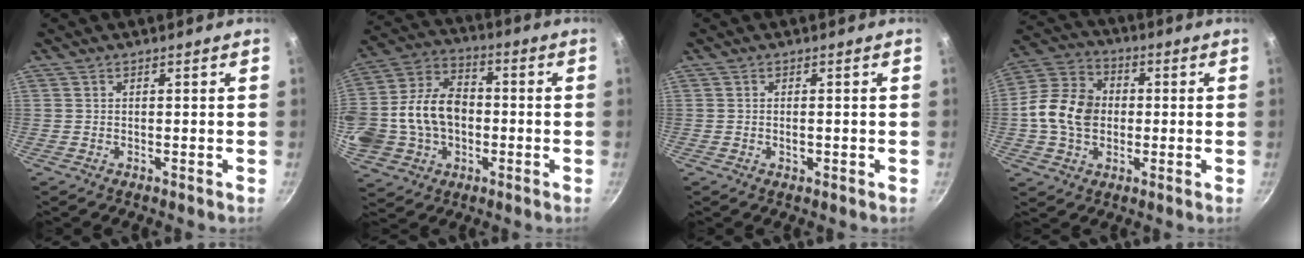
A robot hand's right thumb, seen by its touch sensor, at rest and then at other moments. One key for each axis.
{"total": 21.5, "fx": -2.0, "fy": 16.1, "fz": 14.2, "tx": -0.287, "ty": 0.044, "tz": -0.035}
{"total": 1.4, "fx": -0.3, "fy": 0.7, "fz": 1.2, "tx": -0.020, "ty": 0.001, "tz": -0.005}
{"total": 13.4, "fx": -0.5, "fy": 10.5, "fz": 8.4, "tx": -0.130, "ty": 0.020, "tz": -0.025}